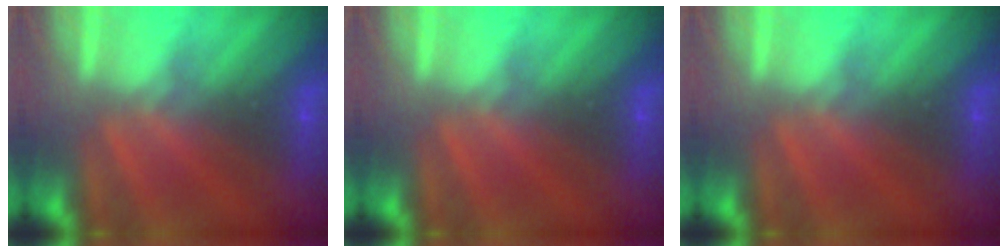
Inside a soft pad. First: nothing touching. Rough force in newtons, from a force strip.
{"total": 0.0}
{"total": 0.0}